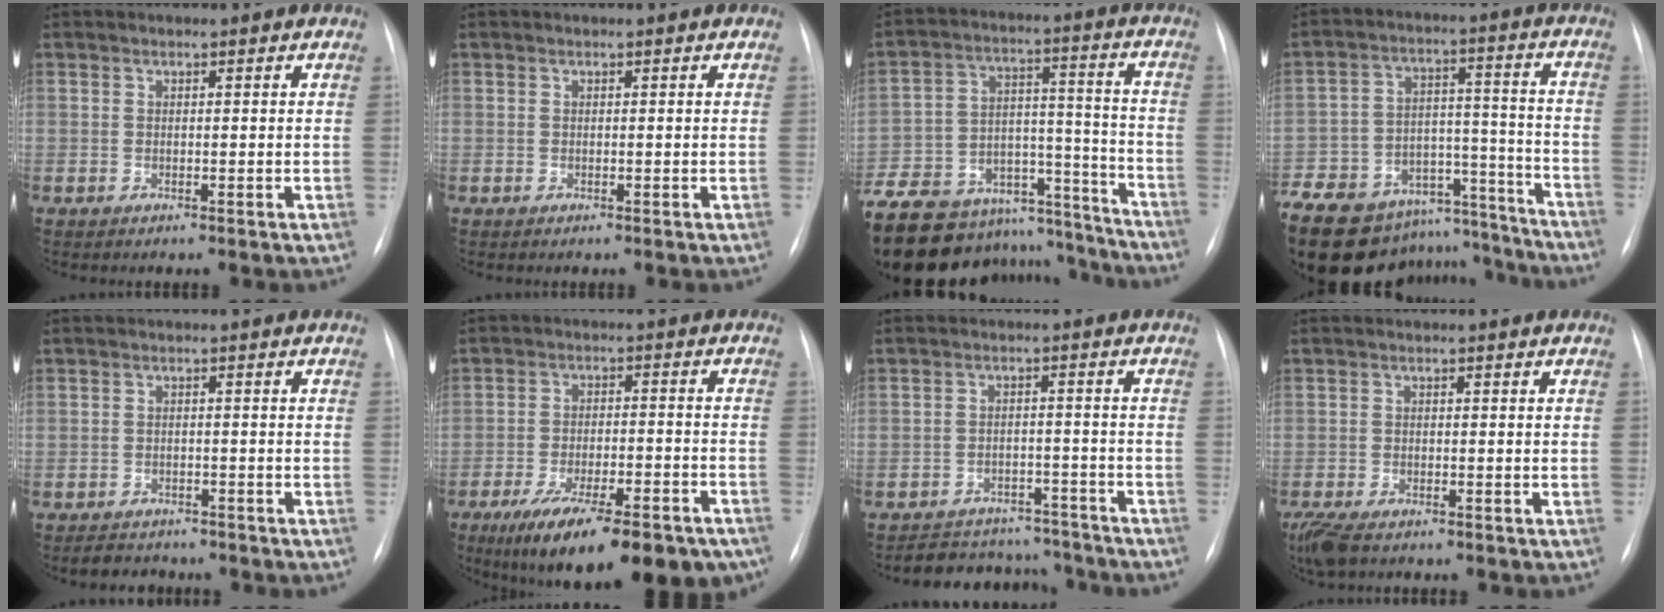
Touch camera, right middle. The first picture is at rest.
{"total": 0.0}
{"total": 28.9, "force": [-25.1, 10.4, 9.8], "torque": [-0.188, 0.020, -0.363]}
{"total": 25.5, "force": [-21.9, 10.2, 8.1], "torque": [-0.161, 0.030, -0.312]}
{"total": 3.8, "force": [-3.4, 1.7, 0.6], "torque": [-0.013, -0.002, -0.047]}
{"total": 20.2, "force": [-14.0, 5.9, 13.3], "torque": [-0.161, -0.007, -0.203]}
{"total": 10.4, "force": [-9.6, 3.9, 0.7], "torque": [0.002, 0.023, -0.125]}
{"total": 5.7, "force": [-4.1, 2.2, 3.3], "torque": [-0.066, -0.013, -0.070]}